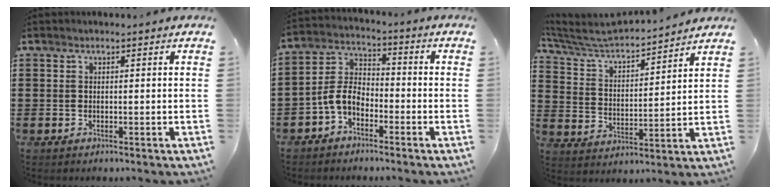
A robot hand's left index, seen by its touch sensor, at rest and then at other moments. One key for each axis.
{"total": 5.4, "fx": -3.4, "fy": 3.0, "fz": 3.0, "tx": -0.086, "ty": 0.000, "tz": -0.076}
{"total": 4.8, "fx": 4.6, "fy": 0.6, "fz": 1.3, "tx": -0.050, "ty": -0.035, "tz": 0.071}